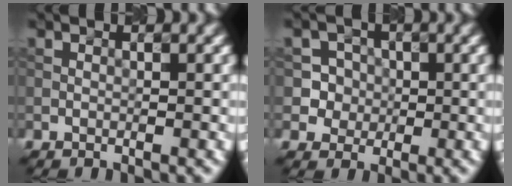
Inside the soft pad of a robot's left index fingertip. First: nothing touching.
{"total": 3.9, "force": [0.1, 3.8, 0.5], "torque": [0.010, 0.018, 0.004]}